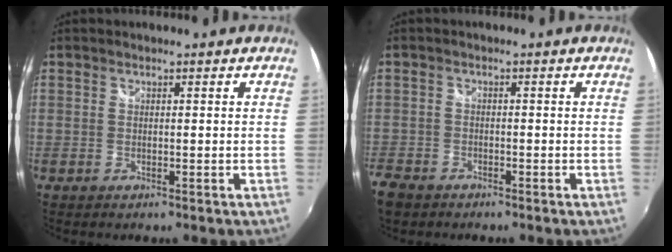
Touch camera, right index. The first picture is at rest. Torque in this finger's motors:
{"motor_torque": [-1.35, -0.79, -1.05, -0.20]}